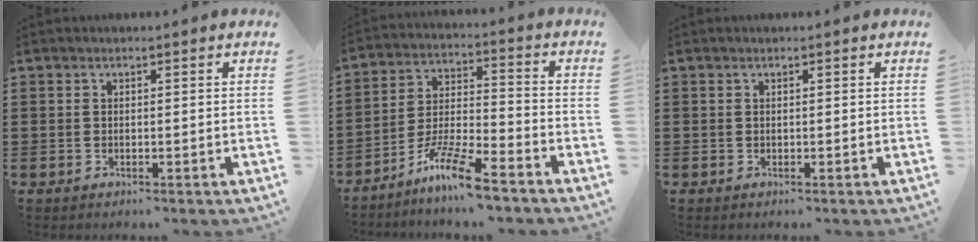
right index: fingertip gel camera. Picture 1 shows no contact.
{"total": 9.9, "force": [-8.0, 0.8, 5.7], "torque": [-0.119, 0.008, -0.157]}
{"total": 0.0}